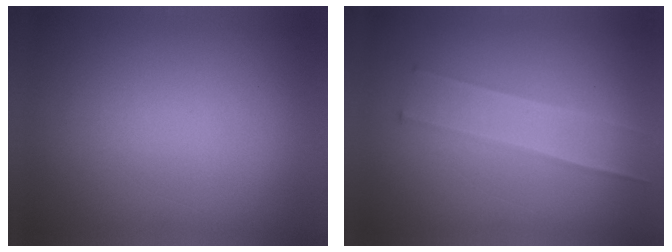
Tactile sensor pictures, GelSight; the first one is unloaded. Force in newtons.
{"total": 2.4}